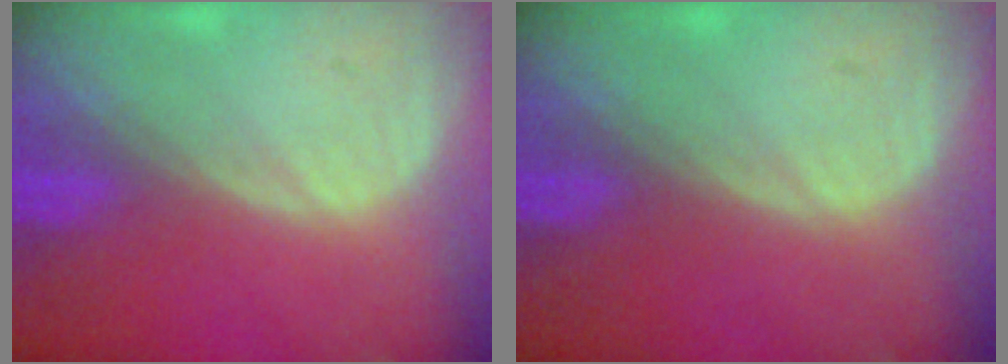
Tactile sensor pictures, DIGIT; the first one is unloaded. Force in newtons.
{"total": 0.0}